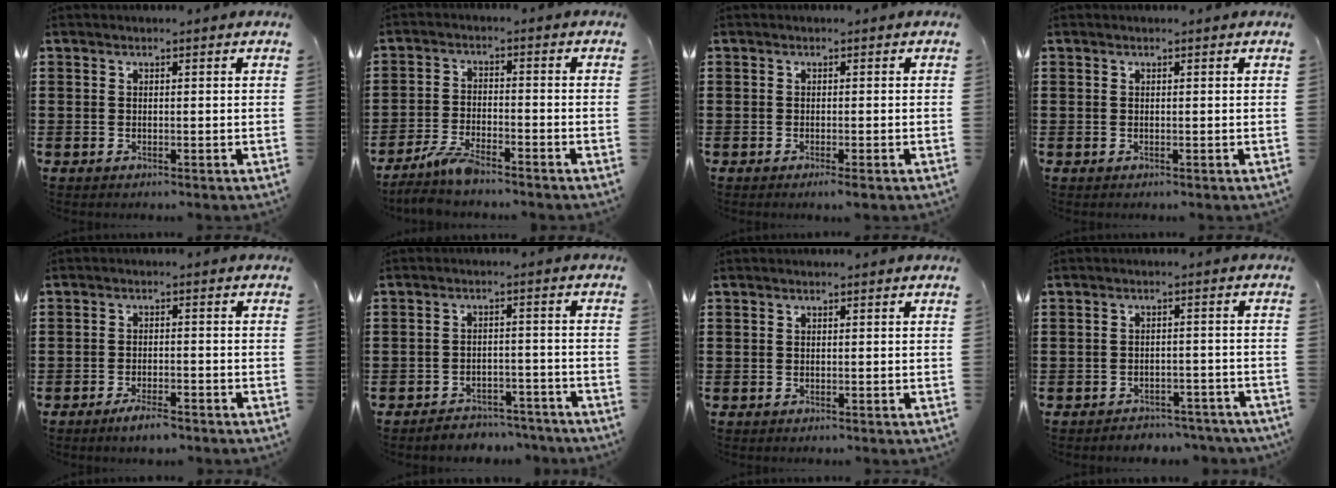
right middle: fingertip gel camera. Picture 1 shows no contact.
{"total": 4.9, "force": [-4.1, 0.7, 2.5], "torque": [-0.061, -0.005, -0.084]}
{"total": 1.0, "force": [-0.6, 0.0, 0.8], "torque": [-0.013, -0.003, -0.011]}
{"total": 0.0}
{"total": 2.9, "force": [-2.2, 0.5, 1.7], "torque": [-0.036, 0.000, -0.042]}
{"total": 3.5, "force": [-3.4, 0.6, -0.1], "torque": [-0.005, 0.004, -0.074]}
{"total": 0.0}
{"total": 2.7, "force": [-2.7, 0.5, -0.1], "torque": [-0.005, 0.002, -0.058]}